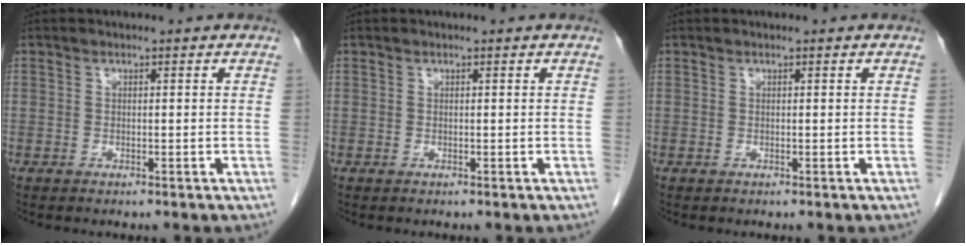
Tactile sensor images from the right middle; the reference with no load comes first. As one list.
[{"total": 0.0}, {"total": 0.0}]